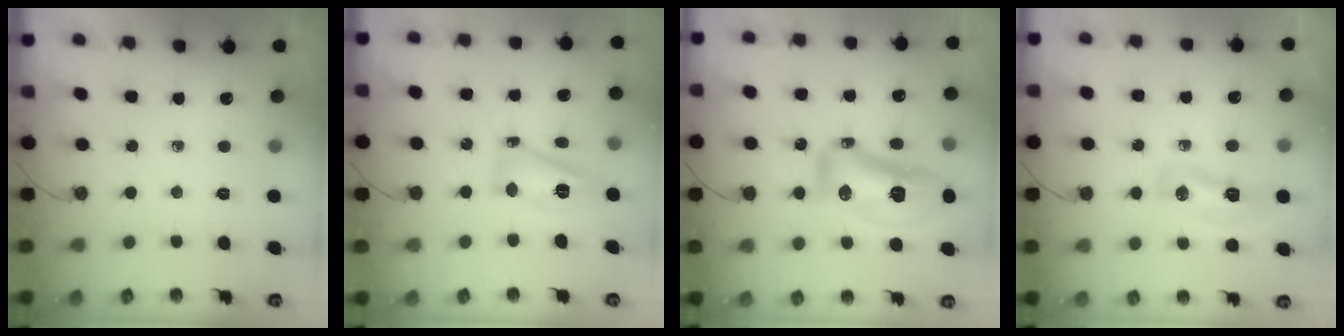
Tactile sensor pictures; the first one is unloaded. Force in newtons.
{"total": 12.8, "press": 12.7, "slide": 1.1}
{"total": 16.5, "press": 16.4, "slide": 1.7}
{"total": 14.6, "press": 9.6, "slide": 10.9}